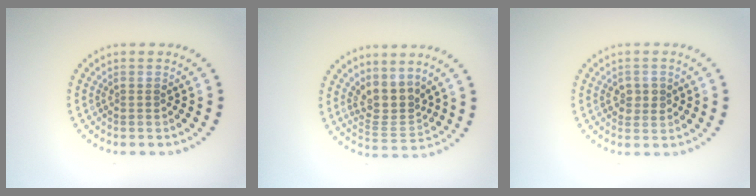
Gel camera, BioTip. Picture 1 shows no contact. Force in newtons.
{"total": 3.2, "press": 2.4, "slide": 2.1}
{"total": 1.8, "press": 1.8, "slide": 0.0}